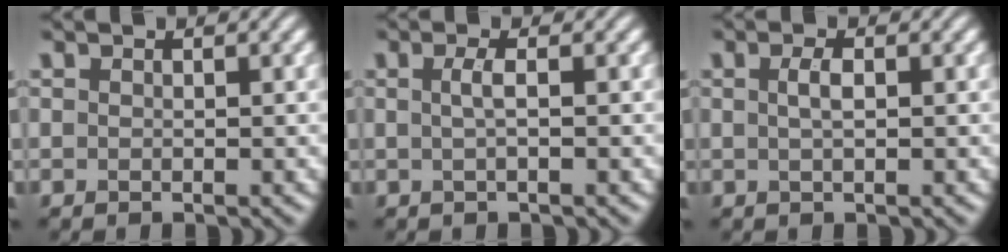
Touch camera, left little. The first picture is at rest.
{"total": 1.4, "force": [0.1, 0.3, 1.3], "torque": [-0.028, 0.004, 0.001]}
{"total": 1.4, "force": [0.2, 0.4, 1.3], "torque": [-0.027, 0.004, 0.004]}